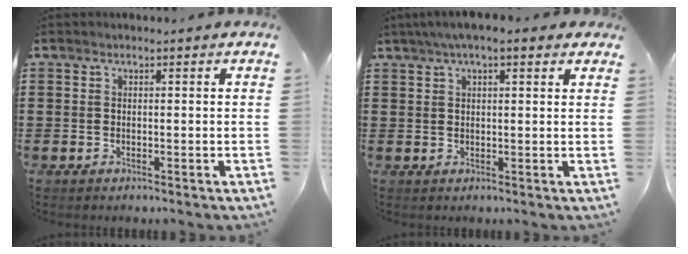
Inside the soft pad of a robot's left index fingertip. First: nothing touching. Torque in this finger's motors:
{"motor_torque": [2.14, 0.00, 1.05, 0.21]}